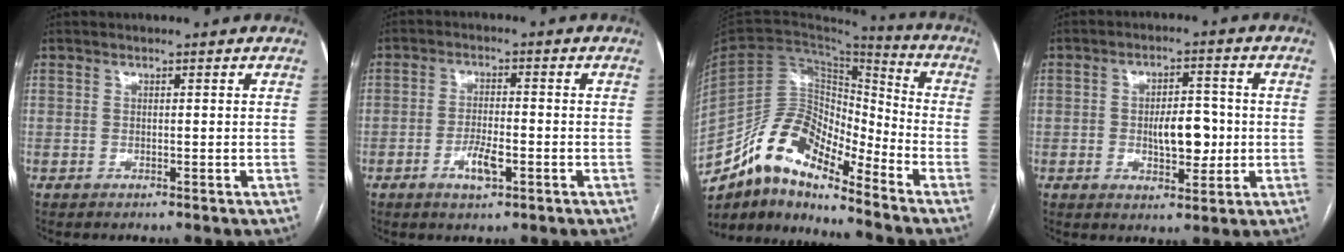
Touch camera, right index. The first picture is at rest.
{"total": 4.5, "force": [-1.9, 1.3, 3.9], "torque": [-0.075, 0.000, -0.031]}
{"total": 12.2, "force": [-10.0, 4.1, 5.7], "torque": [-0.101, 0.053, -0.182]}
{"total": 6.9, "force": [-0.6, 3.2, 6.1], "torque": [-0.095, 0.008, -0.004]}